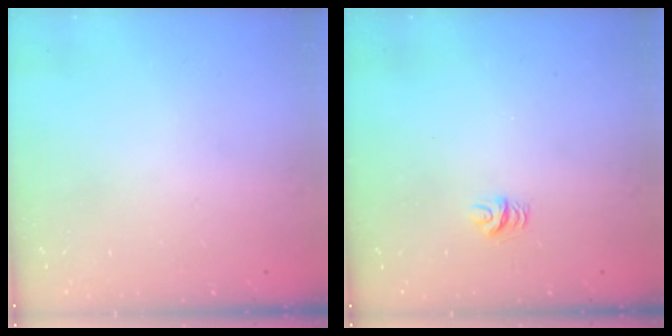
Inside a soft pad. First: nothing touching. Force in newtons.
{"total": 4.8, "press": 4.8, "slide": 0.4}